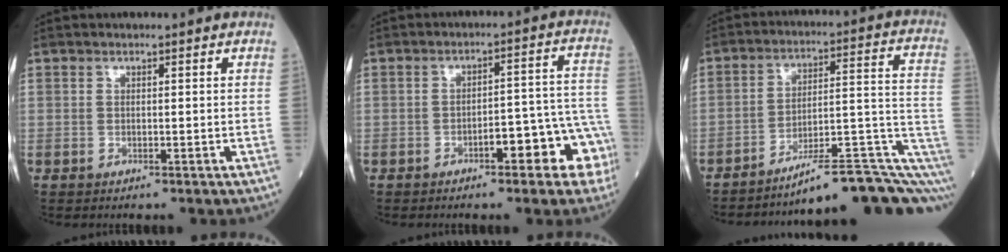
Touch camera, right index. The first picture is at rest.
{"total": 9.6, "force": [-4.6, 2.8, 8.0], "torque": [-0.082, 0.041, -0.057]}
{"total": 17.2, "force": [-12.0, 2.0, 12.1], "torque": [-0.097, 0.052, -0.170]}